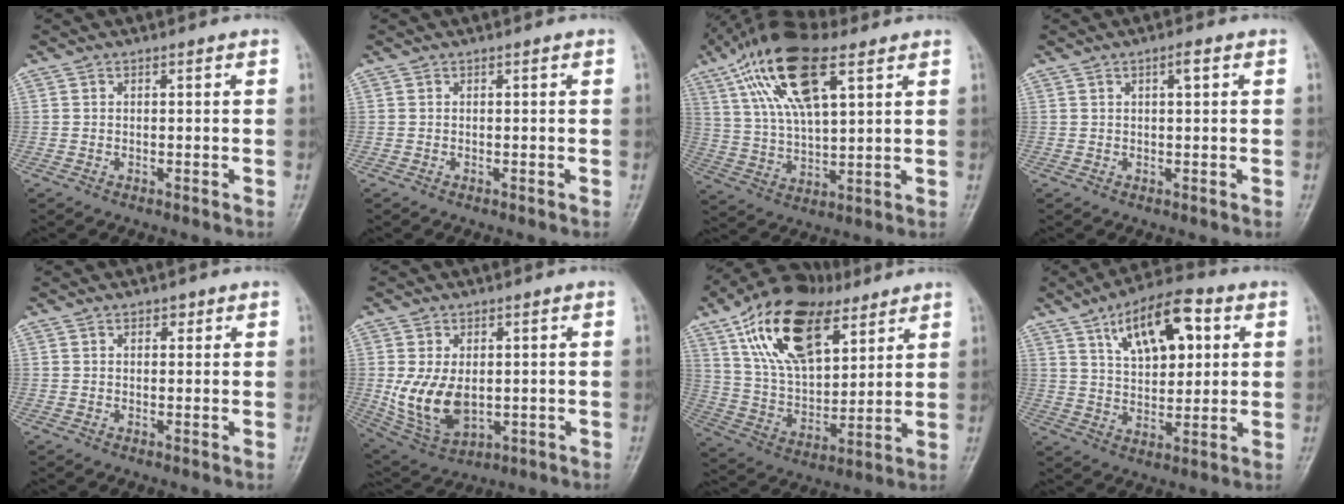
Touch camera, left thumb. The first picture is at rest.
{"total": 0.0}
{"total": 17.9, "force": [8.7, 7.1, 14.0], "torque": [-0.253, -0.009, 0.159]}
{"total": 1.9, "force": [0.7, 0.5, 1.6], "torque": [-0.025, 0.001, 0.010]}
{"total": 1.7, "force": [0.9, 1.2, 0.8], "torque": [0.000, -0.002, 0.010]}
{"total": 11.3, "force": [-0.2, 7.2, 8.7], "torque": [-0.158, -0.011, 0.018]}
{"total": 22.0, "force": [11.3, 11.7, 14.8], "torque": [-0.237, -0.028, 0.204]}
{"total": 14.7, "force": [5.8, 7.2, 11.4], "torque": [-0.152, -0.008, 0.096]}